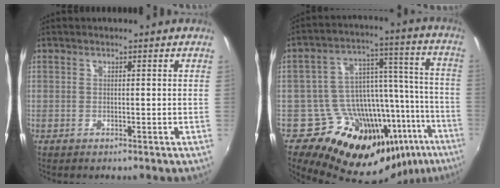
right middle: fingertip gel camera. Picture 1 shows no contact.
{"total": 22.7, "force": [-13.0, 14.4, 11.8], "torque": [-0.185, 0.043, -0.168]}